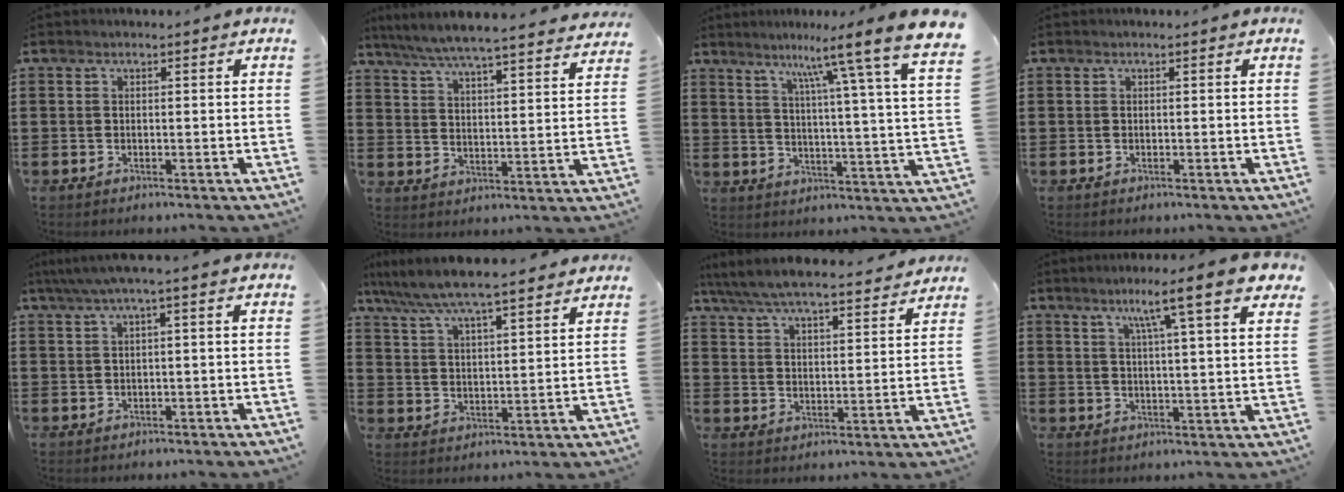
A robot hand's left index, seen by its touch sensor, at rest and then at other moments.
{"total": 6.0, "force": [5.6, -0.5, 2.1], "torque": [-0.064, -0.040, 0.094]}
{"total": 9.0, "force": [7.1, -1.1, 5.4], "torque": [-0.103, -0.055, 0.102]}
{"total": 0.0}
{"total": 2.2, "force": [-0.2, 0.0, 2.2], "torque": [-0.038, -0.002, -0.007]}
{"total": 6.5, "force": [5.9, 0.2, 2.8], "torque": [-0.077, -0.027, 0.100]}
{"total": 6.3, "force": [6.0, 0.3, 2.1], "torque": [-0.066, -0.035, 0.101]}
{"total": 9.9, "force": [6.4, 0.3, 7.5], "torque": [-0.139, -0.020, 0.099]}